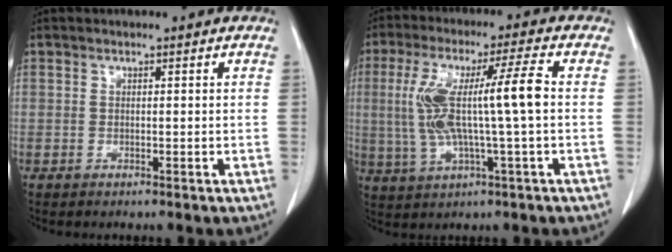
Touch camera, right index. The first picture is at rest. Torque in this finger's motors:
{"motor_torque": [1.30, 0.08, 0.66, 0.21]}